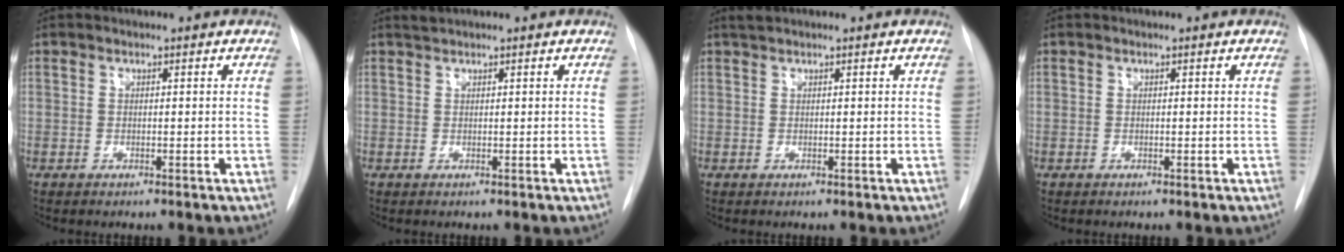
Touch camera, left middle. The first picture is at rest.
{"total": 0.7, "force": [0.7, -0.1, 0.1], "torque": [-0.002, 0.005, 0.016]}
{"total": 0.7, "force": [0.7, 0.0, 0.3], "torque": [-0.006, 0.009, 0.016]}
{"total": 0.0}